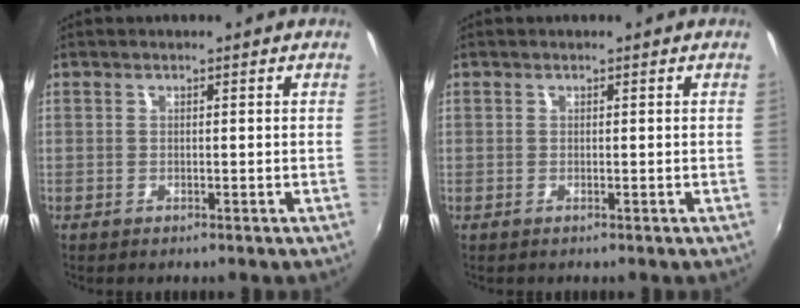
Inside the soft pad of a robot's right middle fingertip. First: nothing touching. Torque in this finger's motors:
{"motor_torque": [-0.89, 0.21, -0.42, -0.15]}